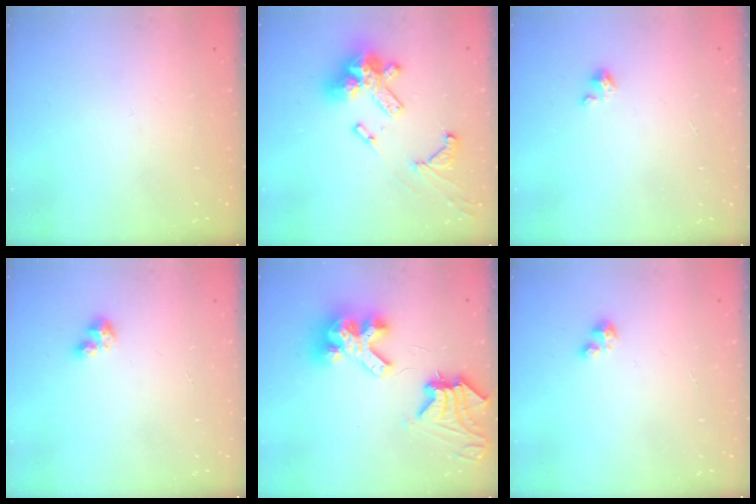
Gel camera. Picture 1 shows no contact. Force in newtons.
{"total": 18.7, "press": 18.6, "slide": 1.9}
{"total": 2.0, "press": 1.9, "slide": 0.3}
{"total": 2.8, "press": 2.8, "slide": 0.2}
{"total": 12.4, "press": 12.3, "slide": 1.4}
{"total": 2.0, "press": 2.0, "slide": 0.2}